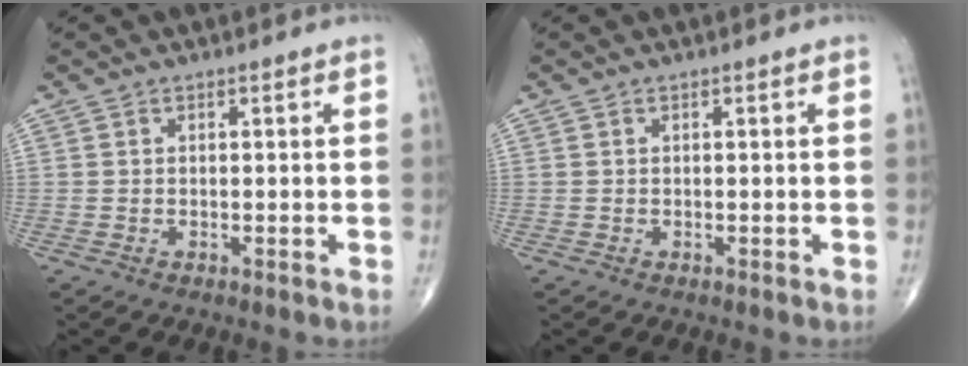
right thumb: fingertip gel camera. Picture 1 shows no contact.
{"total": 0.0}